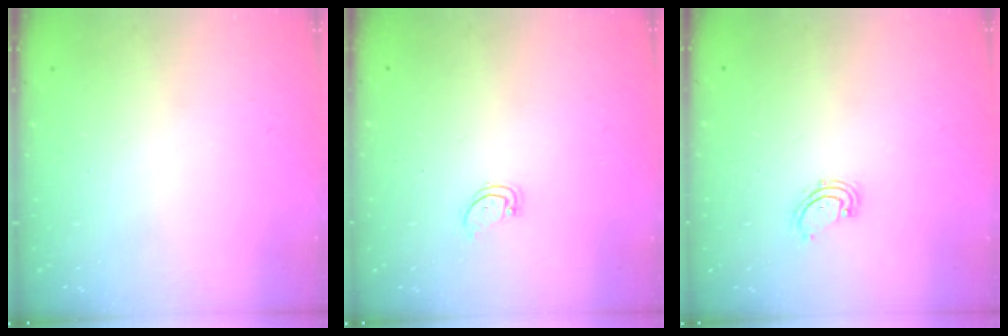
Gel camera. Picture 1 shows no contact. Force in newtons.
{"total": 2.3, "press": 2.3, "slide": 0.1}
{"total": 2.6, "press": 2.6, "slide": 0.3}